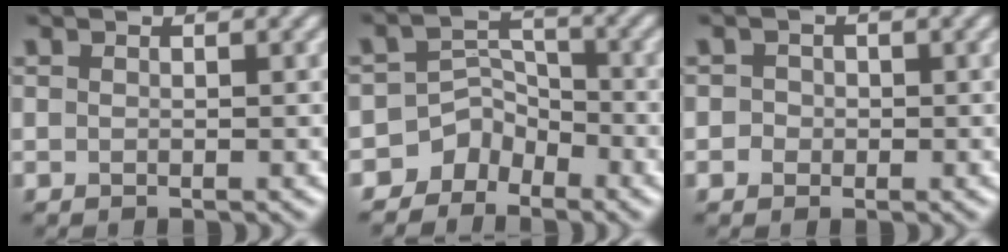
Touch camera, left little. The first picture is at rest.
{"total": 3.9, "force": [-3.1, 2.4, 0.6], "torque": [0.008, 0.009, -0.057]}
{"total": 1.2, "force": [-0.2, 1.2, 0.3], "torque": [0.006, 0.001, -0.008]}